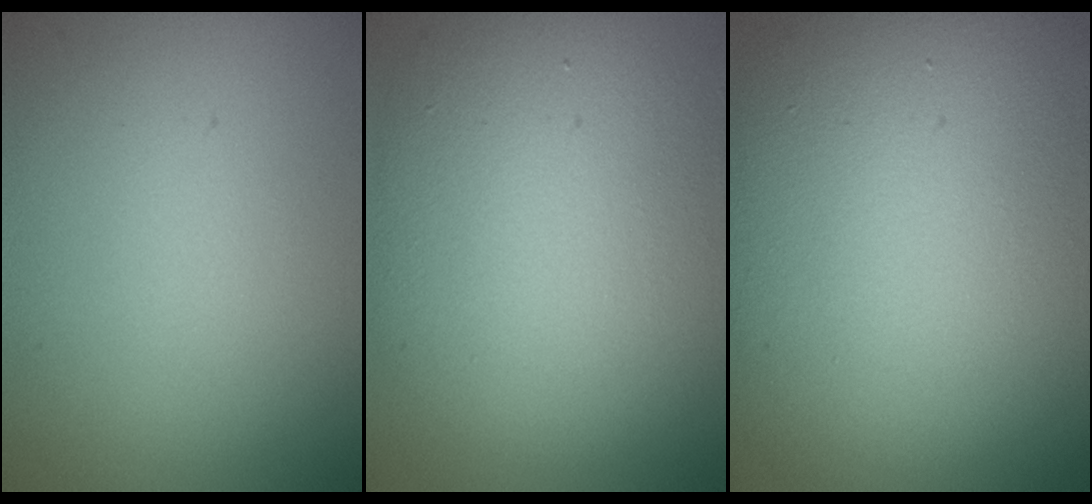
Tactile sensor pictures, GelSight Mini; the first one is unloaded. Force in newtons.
{"total": 11.0, "press": 11.0, "slide": 0.2}
{"total": 17.1, "press": 17.1, "slide": 0.8}